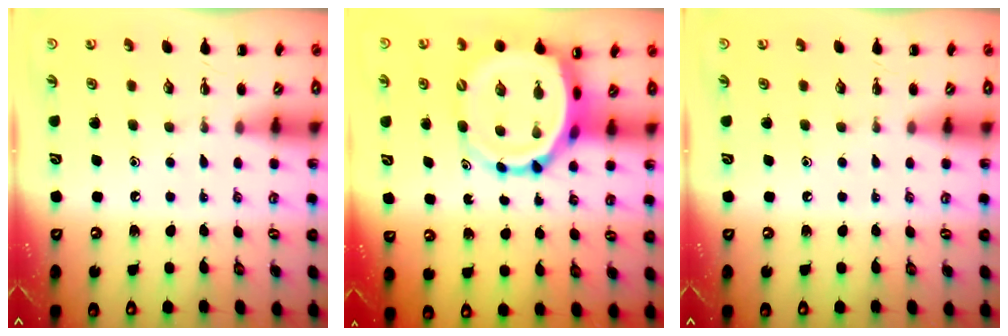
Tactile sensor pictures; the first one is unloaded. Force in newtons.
{"total": 9.1, "press": 8.9, "slide": 1.9}
{"total": 0.0}